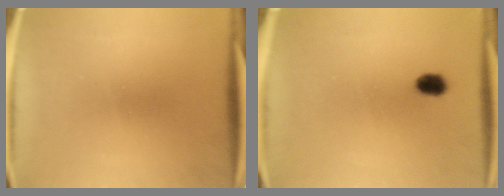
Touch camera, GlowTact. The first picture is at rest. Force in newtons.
{"total": 2.6}